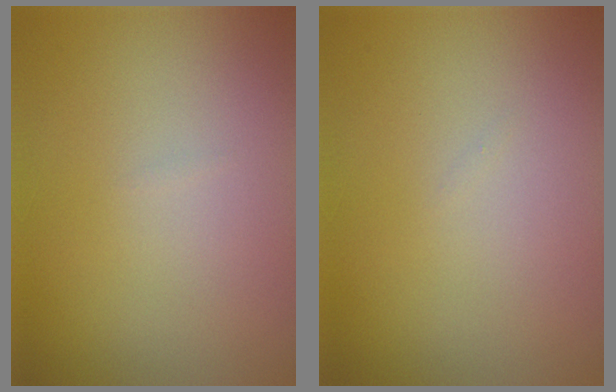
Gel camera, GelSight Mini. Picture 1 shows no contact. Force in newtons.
{"total": 0.0}